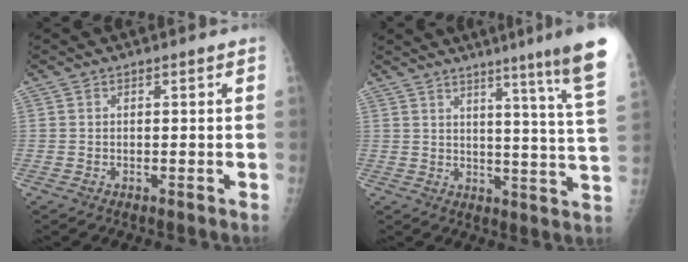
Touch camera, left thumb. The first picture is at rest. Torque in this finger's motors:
{"motor_torque": [2.61, 1.21, 1.40, -1.38, 0.30]}